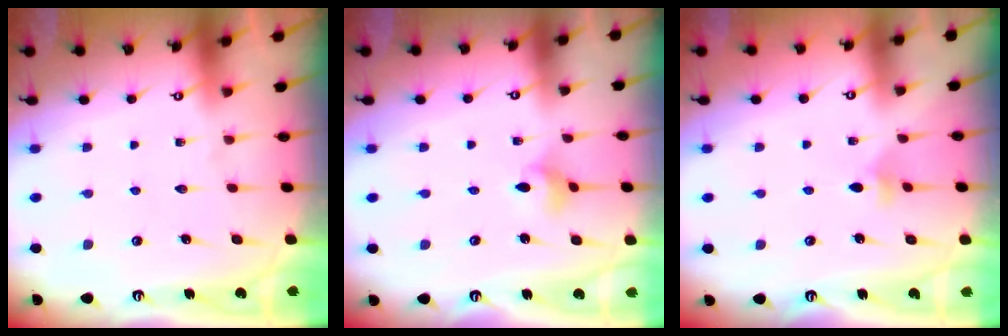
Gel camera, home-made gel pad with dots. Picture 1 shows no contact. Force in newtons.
{"total": 2.9, "press": 2.9, "slide": 0.5}
{"total": 3.8, "press": 3.7, "slide": 0.9}